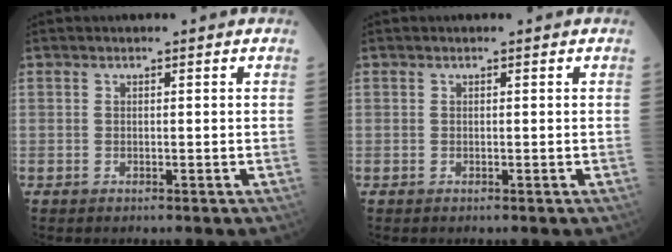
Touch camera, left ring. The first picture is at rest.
{"total": 0.0}